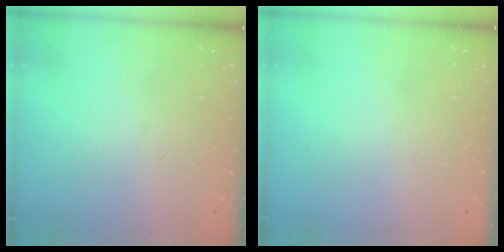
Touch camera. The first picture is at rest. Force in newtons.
{"total": 0.0}